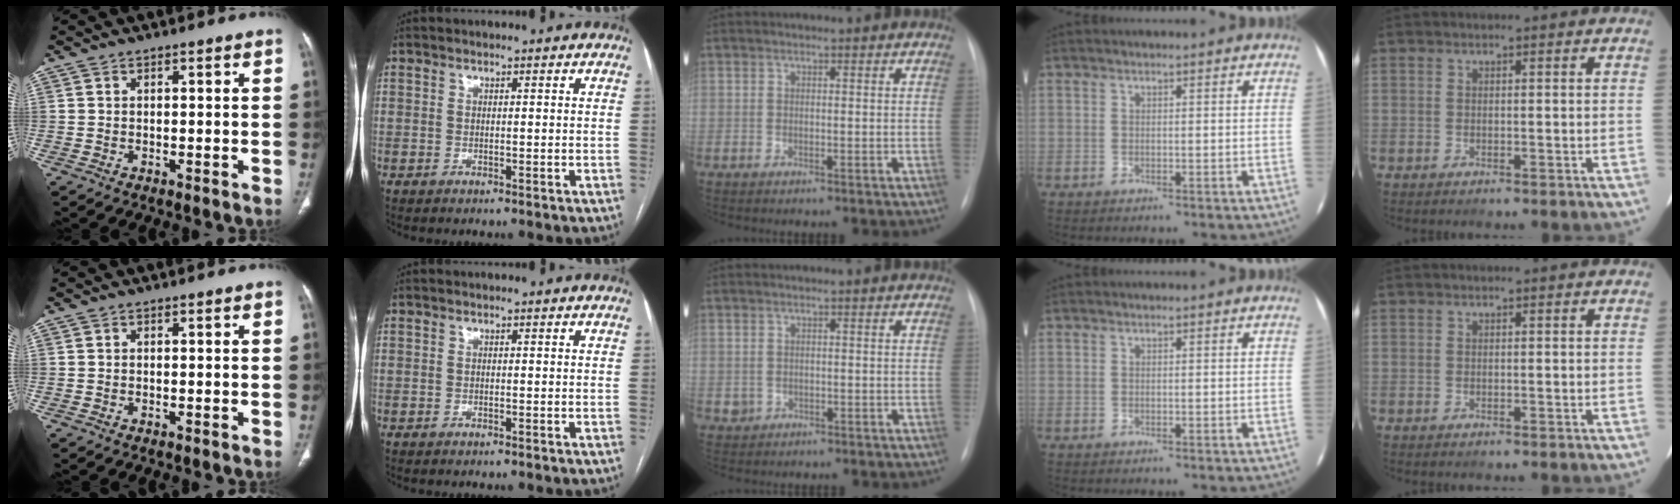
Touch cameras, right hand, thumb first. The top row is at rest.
{"middle": {"total": 1.4, "force": [-0.3, 1.4, 0.2], "torque": [-0.002, 0.003, 0.000]}}